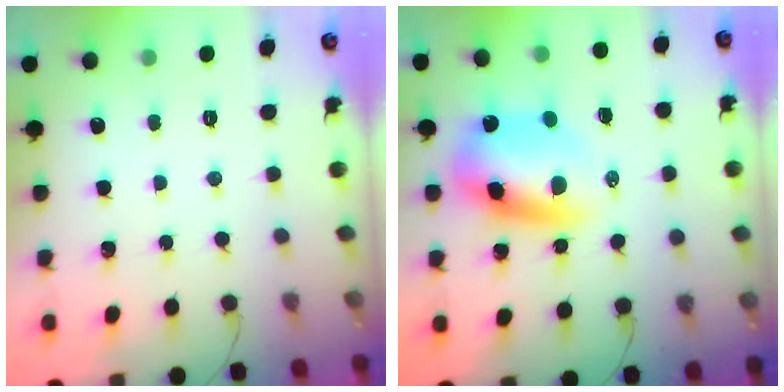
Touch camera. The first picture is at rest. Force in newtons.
{"total": 10.9, "press": 10.5, "slide": 2.9}